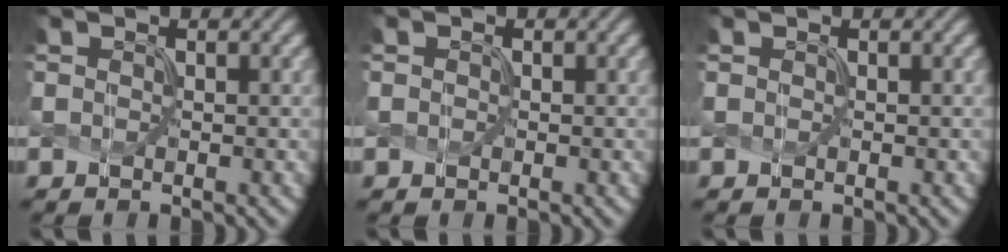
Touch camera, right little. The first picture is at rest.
{"total": 1.0, "force": [-0.5, -0.1, -0.9], "torque": [0.009, -0.006, 0.003]}
{"total": 0.6, "force": [-0.2, -0.2, -0.5], "torque": [0.004, -0.002, 0.001]}